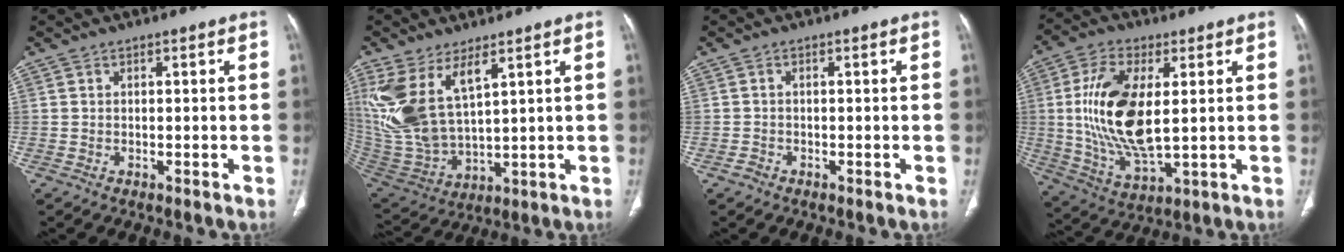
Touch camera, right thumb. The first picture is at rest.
{"total": 15.8, "force": [7.2, 7.3, 12.0], "torque": [-0.252, -0.030, 0.169]}
{"total": 1.1, "force": [-0.7, 0.8, 0.2], "torque": [-0.007, 0.002, -0.018]}
{"total": 17.0, "force": [2.0, 7.8, 14.9], "torque": [-0.298, -0.016, 0.046]}